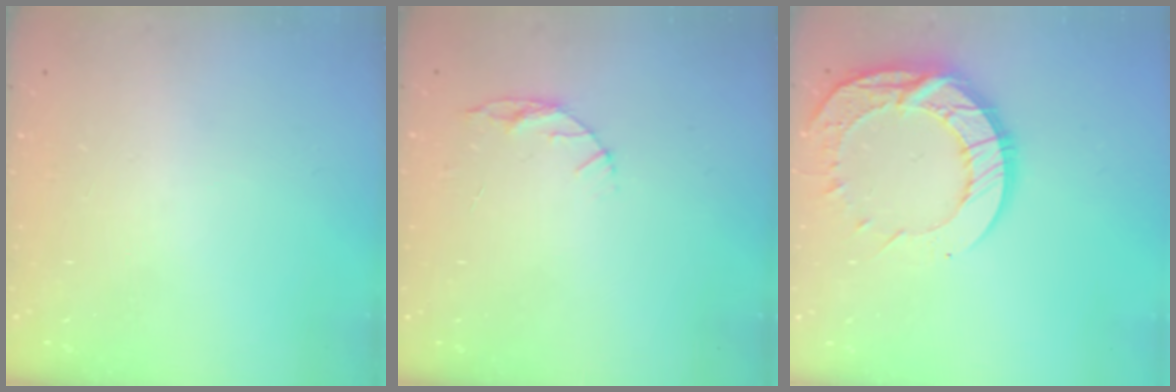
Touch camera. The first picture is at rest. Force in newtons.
{"total": 5.1, "press": 5.1, "slide": 0.5}
{"total": 15.6, "press": 15.6, "slide": 1.2}